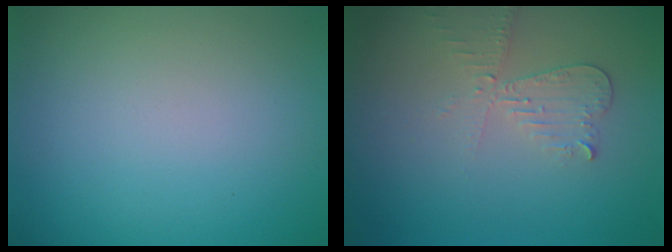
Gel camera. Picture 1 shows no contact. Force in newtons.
{"total": 2.4, "press": 2.4, "slide": 0.5}